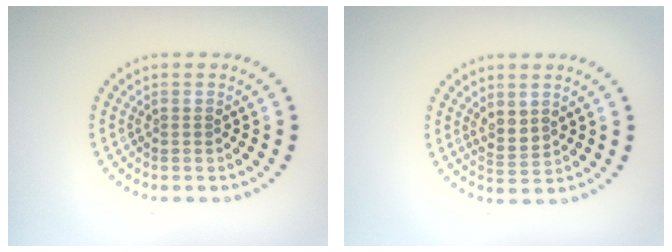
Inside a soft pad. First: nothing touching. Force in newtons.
{"total": 2.1, "press": 1.6, "slide": 1.3}